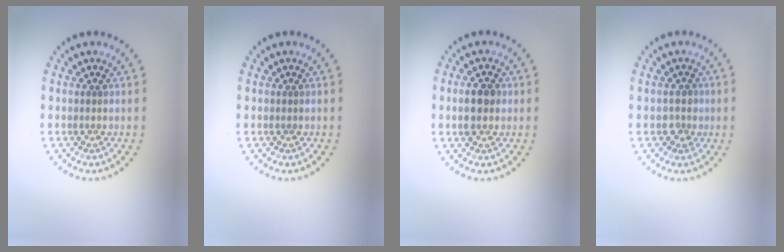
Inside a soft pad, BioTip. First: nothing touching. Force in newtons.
{"total": 0.0}
{"total": 3.0, "press": 3.0, "slide": 0.2}
{"total": 1.5, "press": 1.3, "slide": 0.8}